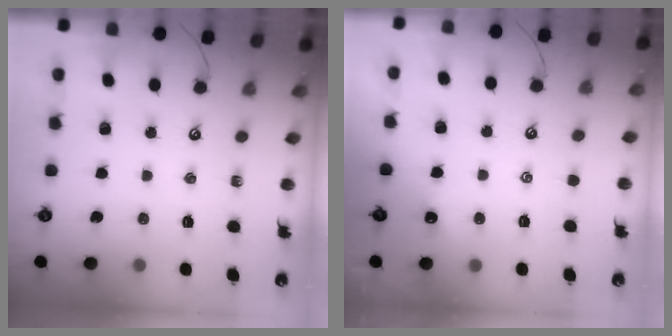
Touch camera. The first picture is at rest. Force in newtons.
{"total": 2.0, "press": 2.0, "slide": 0.2}